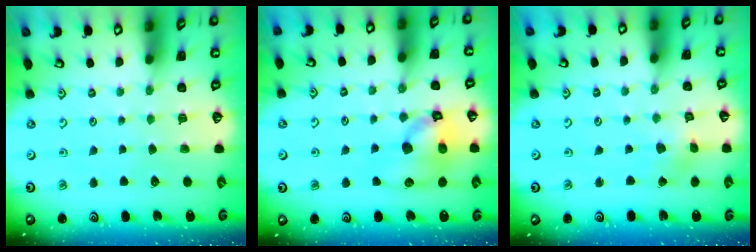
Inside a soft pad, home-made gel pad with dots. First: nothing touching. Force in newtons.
{"total": 12.3, "press": 12.2, "slide": 1.7}
{"total": 2.1, "press": 2.1, "slide": 0.2}